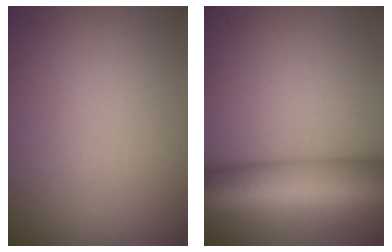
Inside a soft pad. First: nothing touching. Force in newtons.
{"total": 9.7, "press": 9.7, "slide": 0.3}